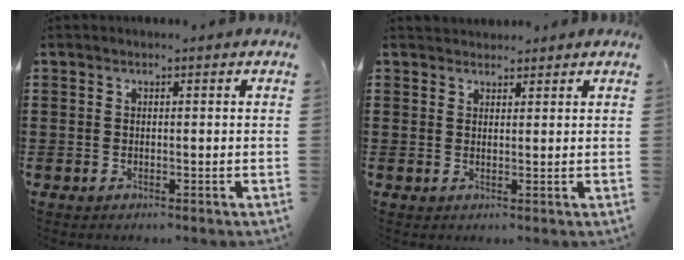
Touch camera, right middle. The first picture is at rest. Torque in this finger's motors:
{"motor_torque": [0.00, 0.00, 0.00, -0.01]}